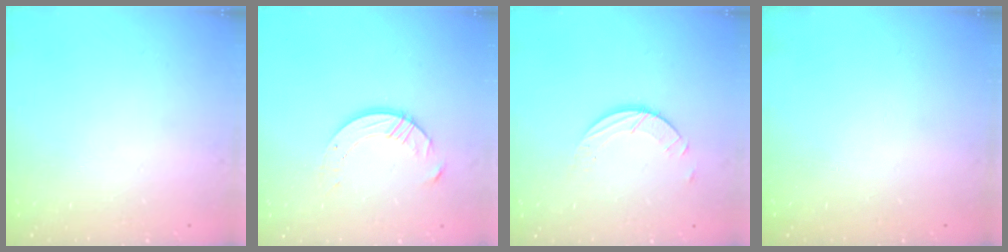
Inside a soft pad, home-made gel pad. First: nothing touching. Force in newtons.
{"total": 9.2, "press": 9.1, "slide": 0.8}
{"total": 3.4, "press": 3.4, "slide": 0.3}
{"total": 0.0}